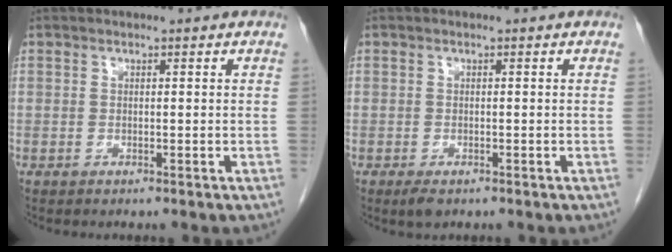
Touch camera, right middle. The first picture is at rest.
{"total": 1.9, "force": [-1.2, 0.8, 1.3], "torque": [-0.026, -0.004, -0.015]}